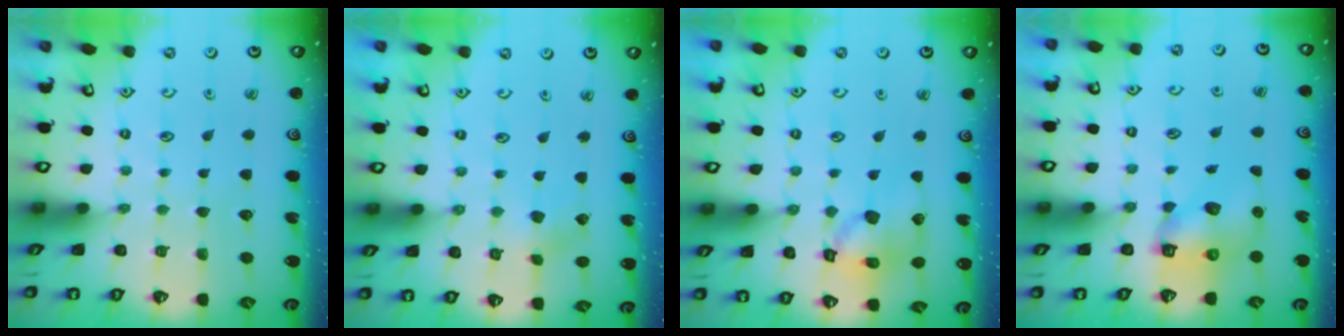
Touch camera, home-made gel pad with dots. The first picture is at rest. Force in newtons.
{"total": 2.3, "press": 2.1, "slide": 0.7}
{"total": 14.0, "press": 13.9, "slide": 1.9}
{"total": 7.4, "press": 7.3, "slide": 0.9}